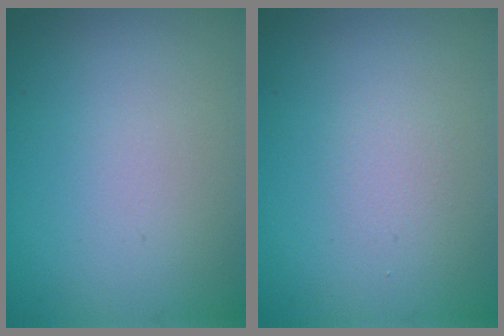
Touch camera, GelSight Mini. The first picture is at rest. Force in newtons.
{"total": 0.8, "press": 0.7, "slide": 0.1}